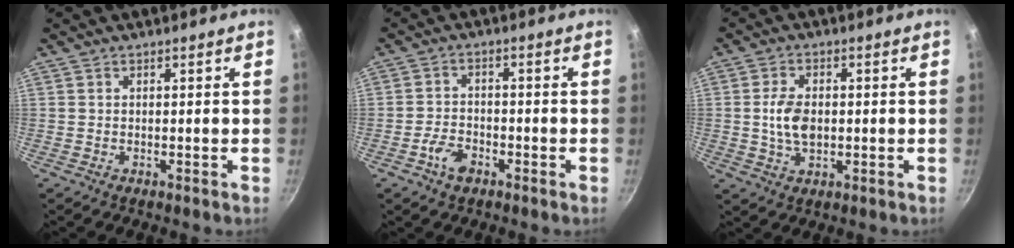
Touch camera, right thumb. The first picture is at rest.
{"total": 4.7, "force": [-2.6, 2.7, 2.8], "torque": [-0.052, 0.020, -0.050]}
{"total": 6.6, "force": [0.0, 4.1, 5.2], "torque": [-0.093, 0.002, -0.001]}